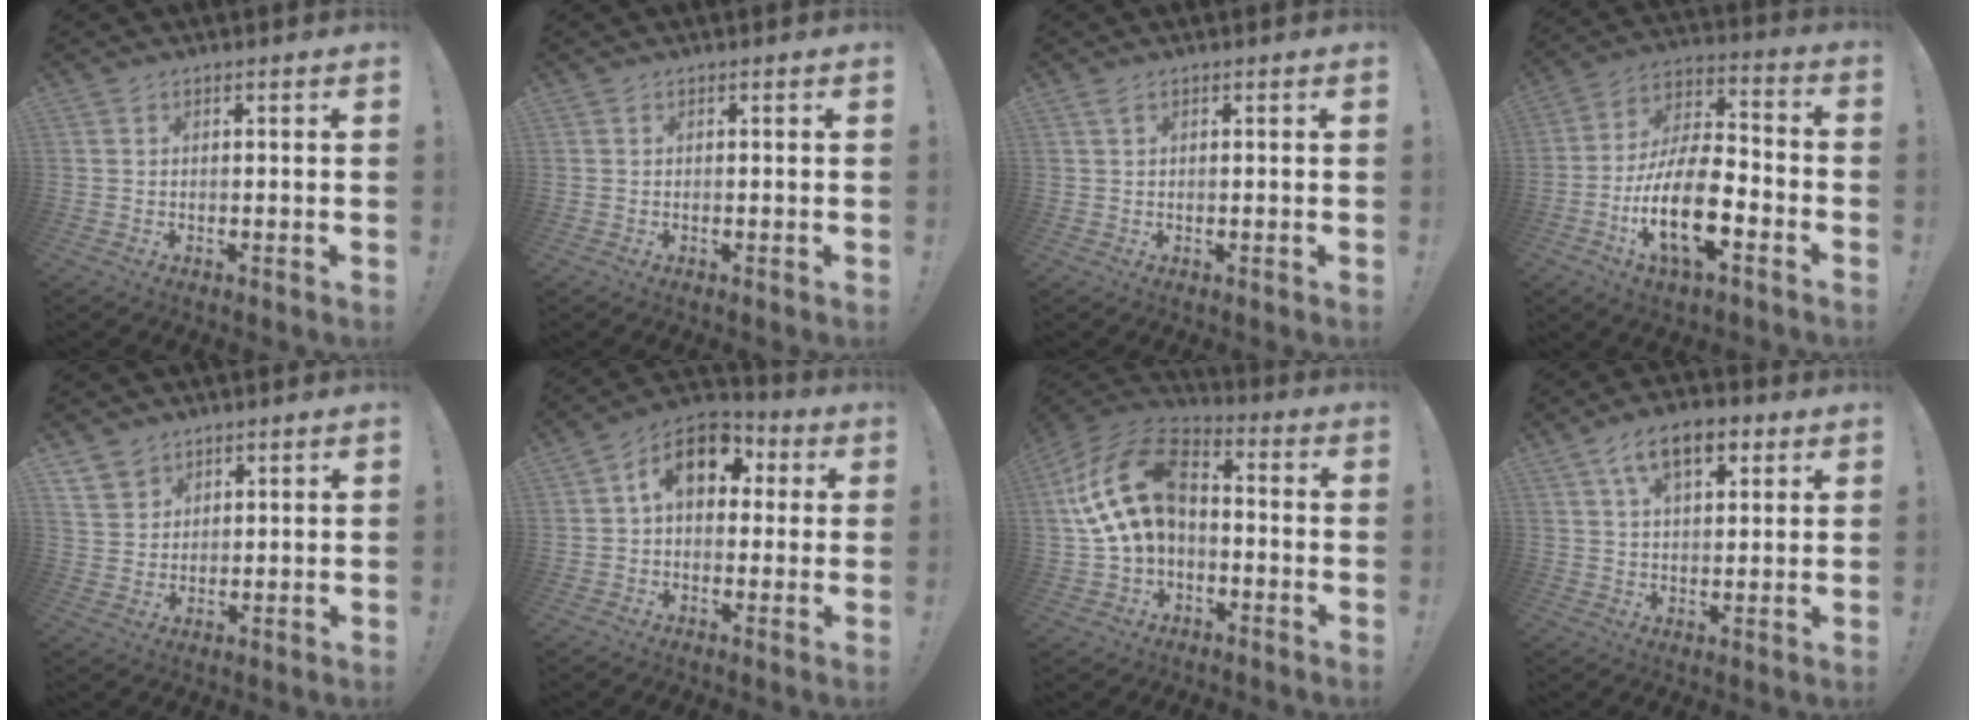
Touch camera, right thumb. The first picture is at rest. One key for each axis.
{"total": 0.0}
{"total": 1.1, "fx": 0.7, "fy": 0.4, "fz": 0.7, "tx": -0.013, "ty": 0.000, "tz": 0.012}
{"total": 19.7, "fx": -7.7, "fy": 8.4, "fz": 16.0, "tx": -0.318, "ty": 0.031, "tz": -0.128}
{"total": 5.1, "fx": 3.9, "fy": 3.3, "fz": 0.4, "tx": -0.007, "ty": -0.030, "tz": 0.075}
{"total": 13.2, "fx": 3.7, "fy": 8.7, "fz": 9.2, "tx": -0.132, "ty": 0.005, "tz": 0.069}
{"total": 18.2, "fx": 2.8, "fy": 11.6, "fz": 13.8, "tx": -0.262, "ty": 0.015, "tz": 0.061}
{"total": 10.9, "fx": 5.3, "fy": 5.7, "fz": 7.7, "tx": -0.124, "ty": 0.000, "tz": 0.096}